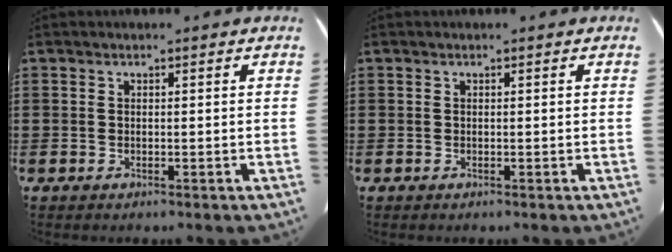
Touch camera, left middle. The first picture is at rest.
{"total": 0.0}